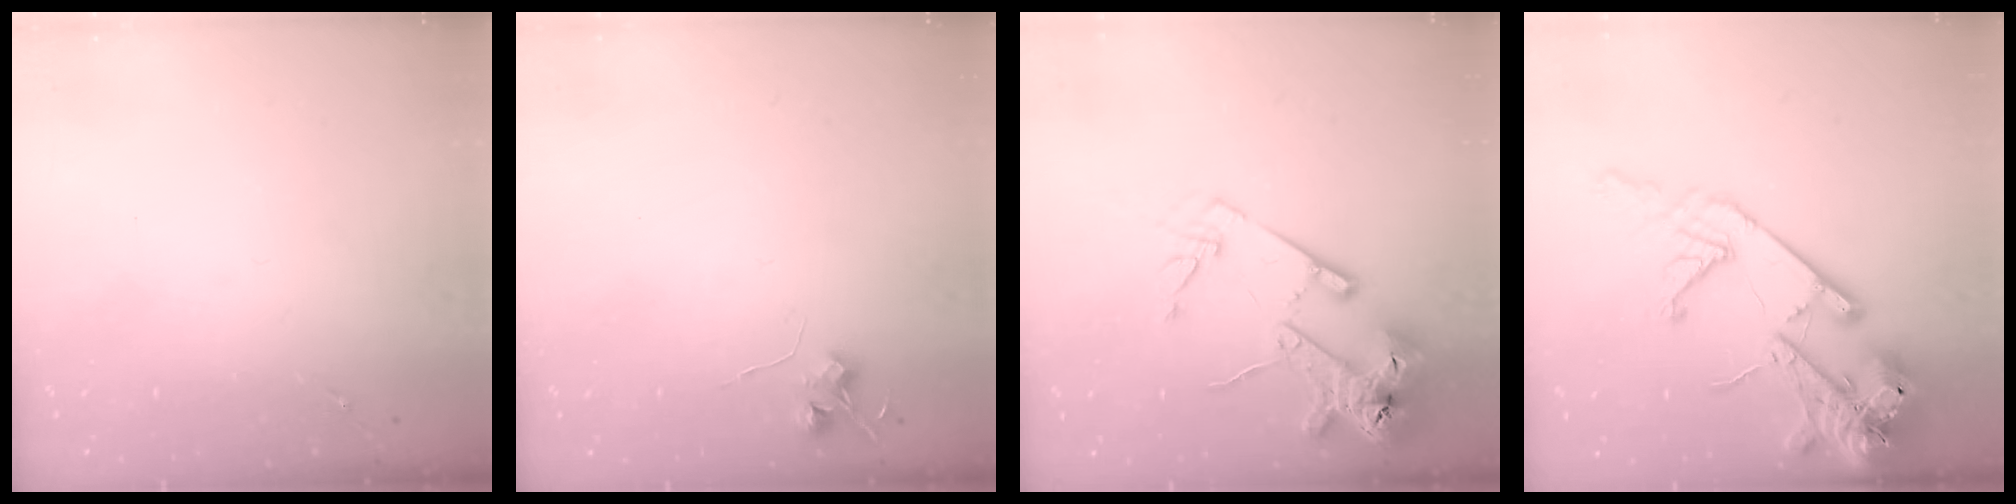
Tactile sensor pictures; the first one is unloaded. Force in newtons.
{"total": 5.8, "press": 5.8, "slide": 0.7}
{"total": 16.8, "press": 16.7, "slide": 1.9}
{"total": 20.3, "press": 20.1, "slide": 2.7}